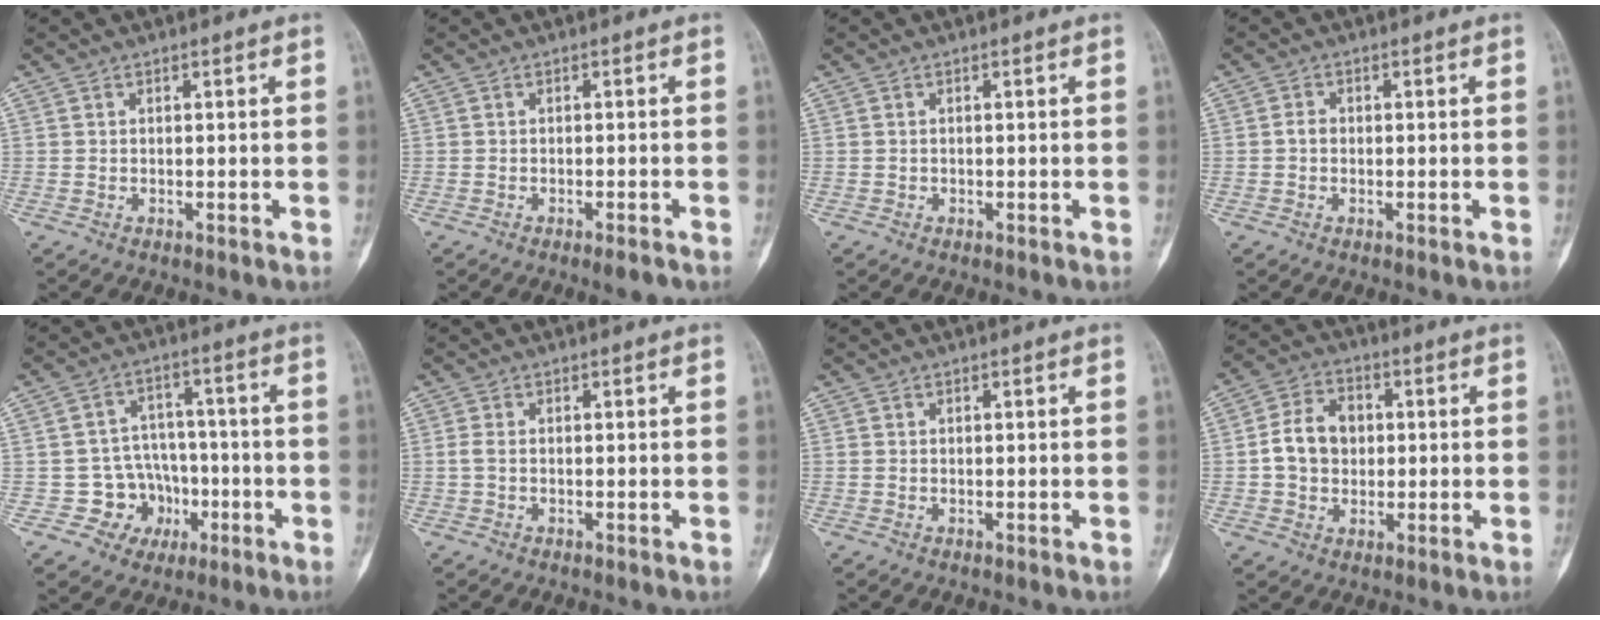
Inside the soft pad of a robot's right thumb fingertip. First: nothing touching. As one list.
[{"total": 2.1, "force": [-1.4, 0.3, 1.5], "torque": [-0.027, 0.004, -0.022]}, {"total": 0.0}, {"total": 1.4, "force": [-0.2, 1.1, 0.8], "torque": [-0.009, 0.004, -0.007]}, {"total": 8.7, "force": [-2.8, 8.1, 1.8], "torque": [0.027, 0.038, -0.038]}, {"total": 1.1, "force": [-0.1, 0.4, 1.0], "torque": [-0.027, -0.002, -0.005]}, {"total": 0.0}, {"total": 8.9, "force": [0.2, 7.1, 5.3], "torque": [-0.068, 0.015, -0.003]}]